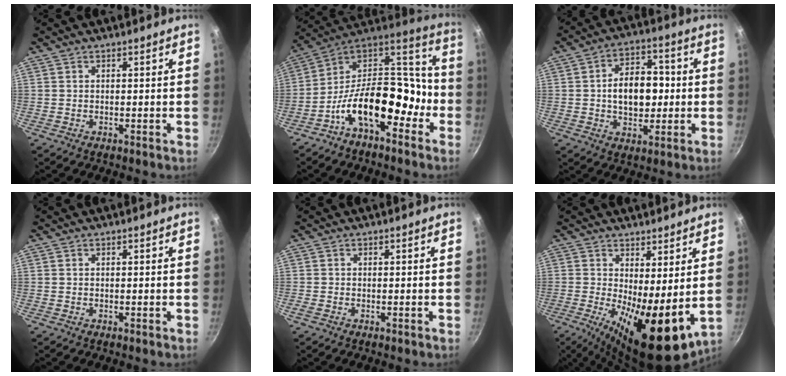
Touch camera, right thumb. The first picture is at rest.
{"total": 19.9, "force": [-7.3, 10.0, 15.6], "torque": [-0.220, 0.096, -0.125]}
{"total": 11.7, "force": [0.1, 7.5, 9.0], "torque": [-0.109, 0.016, 0.000]}
{"total": 0.0}
{"total": 0.6, "force": [-0.3, 0.3, 0.4], "torque": [-0.015, -0.003, -0.009]}
{"total": 15.4, "force": [-0.5, 5.6, 14.3], "torque": [-0.233, -0.029, 0.015]}